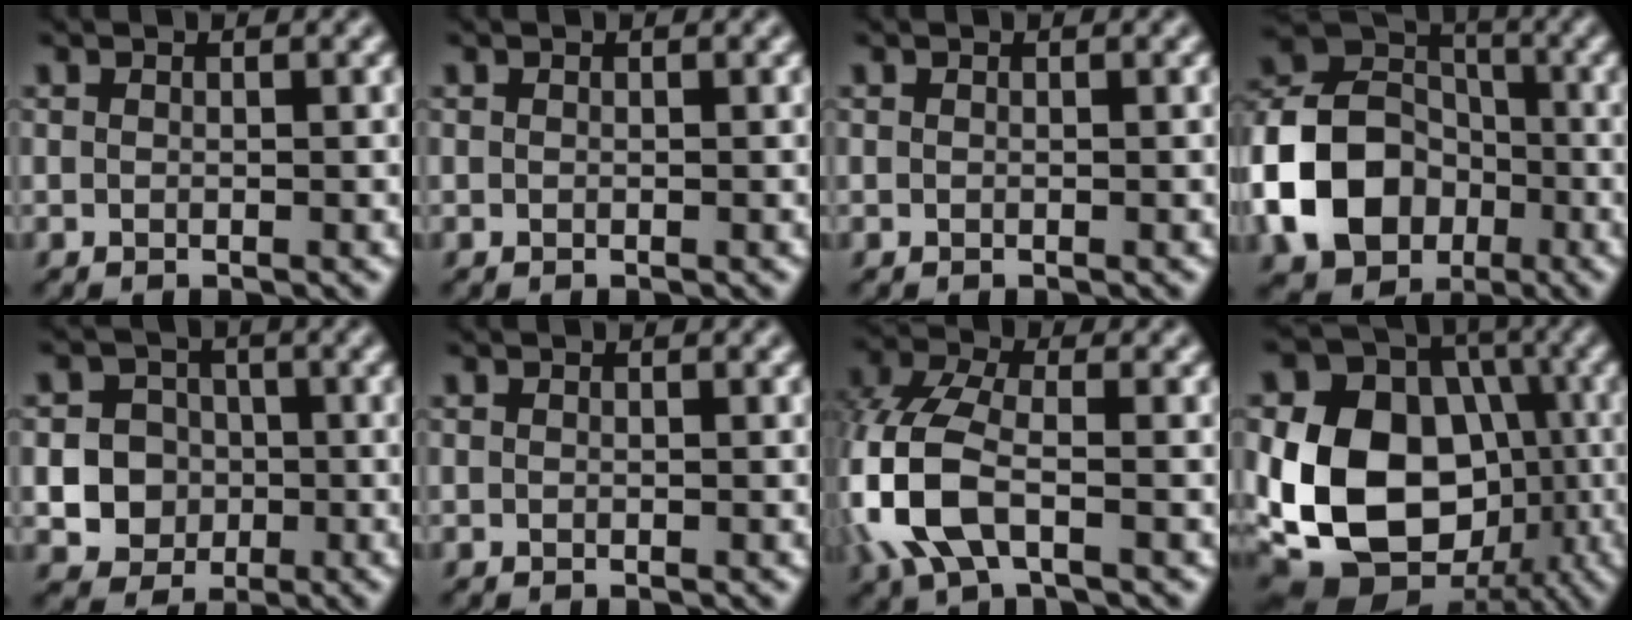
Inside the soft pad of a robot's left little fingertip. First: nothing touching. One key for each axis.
{"total": 0.0}
{"total": 0.0}
{"total": 10.5, "fx": -3.4, "fy": 8.1, "fz": 5.8, "tx": -0.110, "ty": 0.008, "tz": -0.075}
{"total": 6.1, "fx": -1.2, "fy": 5.7, "fz": 1.9, "tx": -0.026, "ty": 0.014, "tz": -0.046}
{"total": 0.0}
{"total": 6.7, "fx": -2.3, "fy": 3.5, "fz": 5.3, "tx": -0.146, "ty": 0.003, "tz": -0.054}
{"total": 14.6, "fx": -2.6, "fy": 11.2, "fz": 9.0, "tx": -0.179, "ty": -0.006, "tz": -0.047}